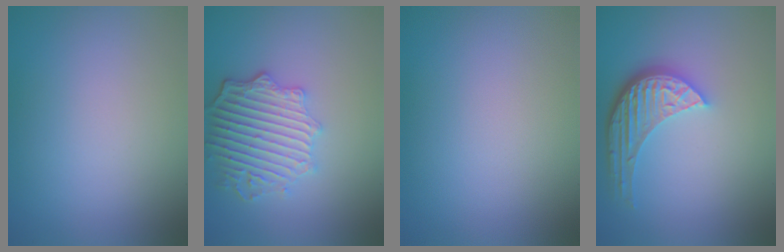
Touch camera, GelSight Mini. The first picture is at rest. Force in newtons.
{"total": 5.6, "press": 4.5, "slide": 3.3}
{"total": 0.0}
{"total": 5.3, "press": 3.9, "slide": 3.5}